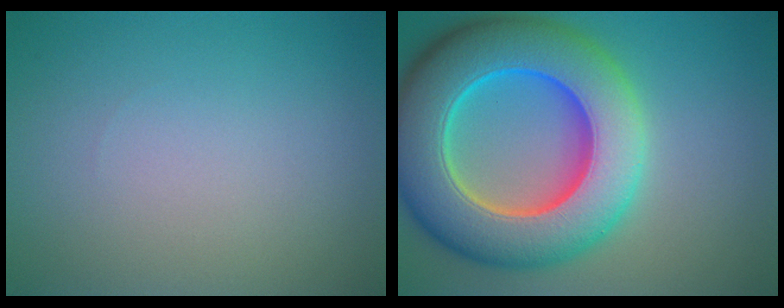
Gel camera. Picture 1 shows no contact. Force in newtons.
{"total": 14.0, "press": 13.9, "slide": 0.5}